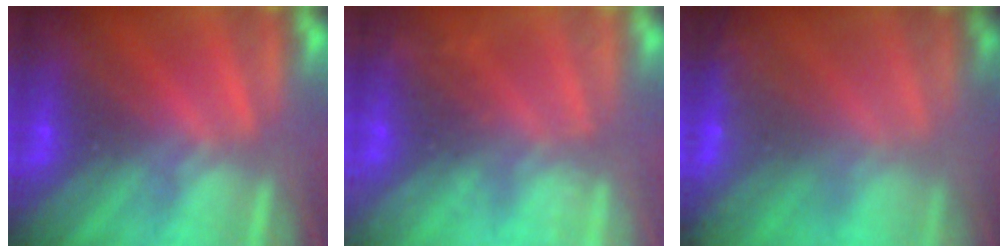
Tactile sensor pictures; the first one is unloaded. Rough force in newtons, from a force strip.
{"total": 6.8}
{"total": 7.2}